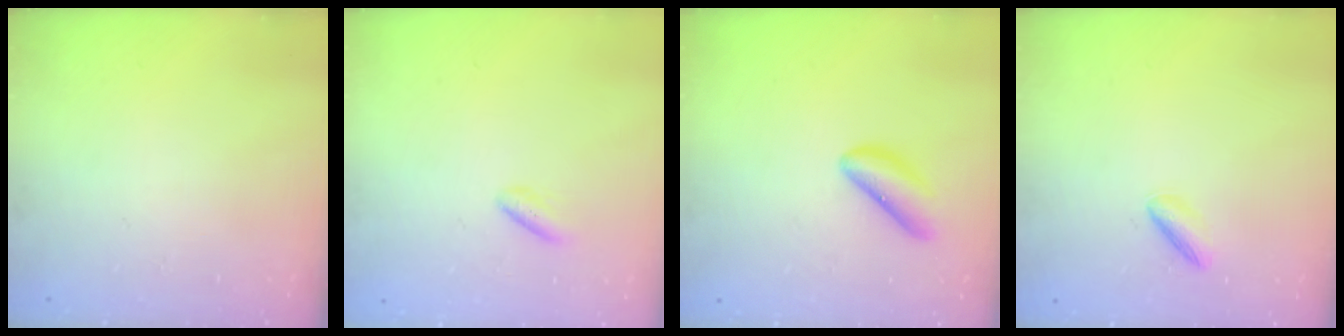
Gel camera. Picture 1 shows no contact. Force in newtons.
{"total": 2.0, "press": 1.8, "slide": 1.0}
{"total": 7.8, "press": 7.7, "slide": 1.0}
{"total": 3.1, "press": 3.1, "slide": 0.4}